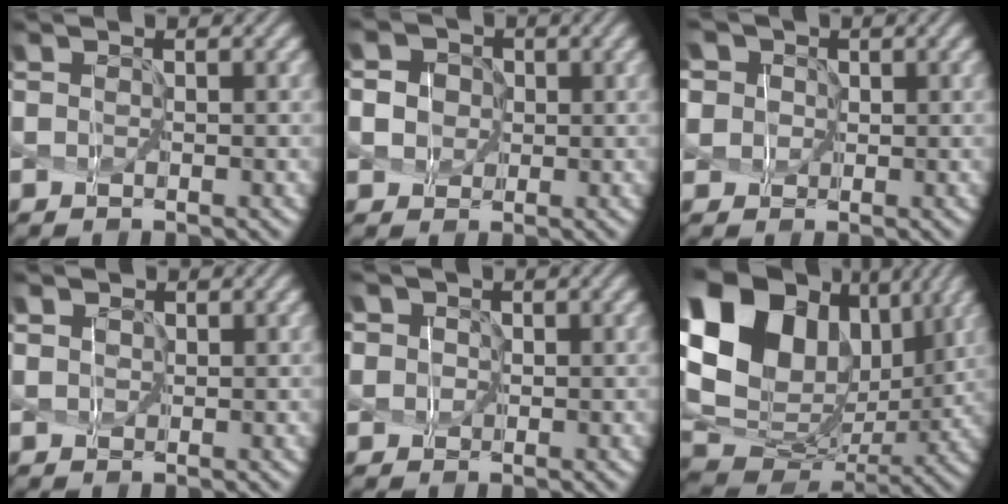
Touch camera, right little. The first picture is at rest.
{"total": 5.2, "force": [0.9, 4.8, 1.7], "torque": [-0.045, 0.037, 0.005]}
{"total": 7.6, "force": [2.9, 6.3, 3.2], "torque": [-0.071, 0.038, 0.021]}
{"total": 3.1, "force": [1.5, 2.2, 1.5], "torque": [-0.019, 0.020, 0.003]}
{"total": 6.0, "force": [2.3, 5.0, 2.3], "torque": [-0.047, 0.034, 0.004]}
{"total": 17.9, "force": [6.2, 12.4, 11.3], "torque": [-0.246, 0.028, 0.123]}